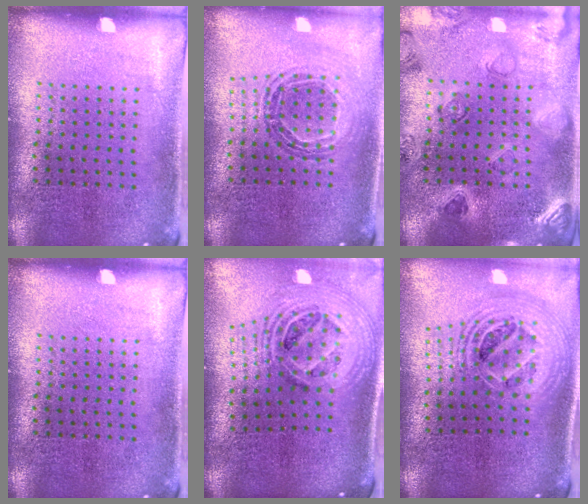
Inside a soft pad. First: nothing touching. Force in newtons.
{"total": 0.9, "press": 0.9, "slide": 0.1}
{"total": 0.8, "press": 0.7, "slide": 0.3}
{"total": 0.0}
{"total": 2.4, "press": 1.8, "slide": 1.6}
{"total": 2.3, "press": 1.8, "slide": 1.5}